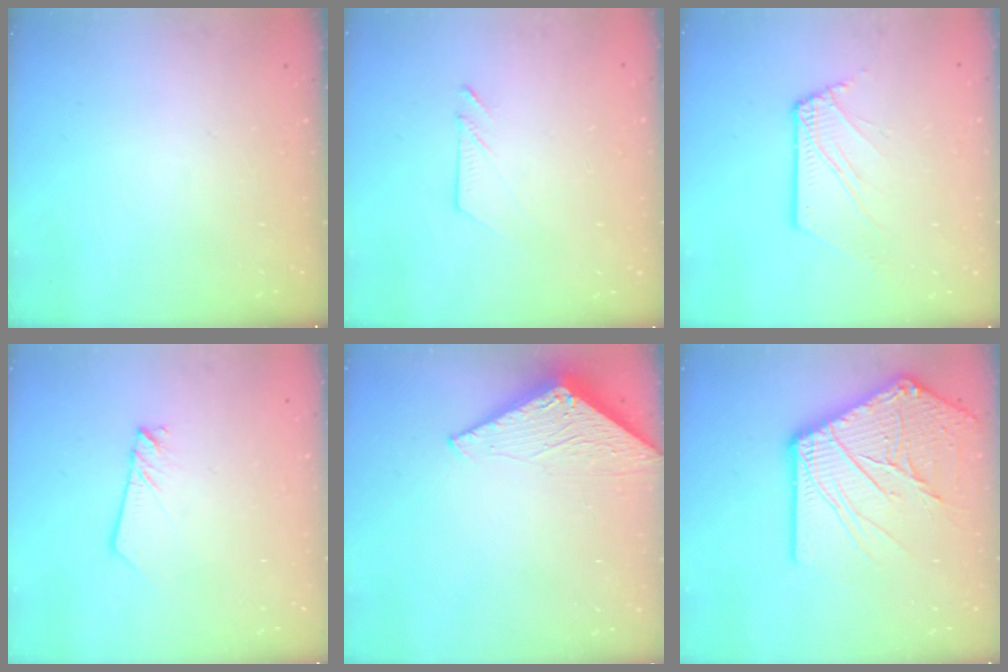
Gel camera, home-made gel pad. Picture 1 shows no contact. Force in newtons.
{"total": 2.5, "press": 2.5, "slide": 0.4}
{"total": 5.0, "press": 4.9, "slide": 0.4}
{"total": 1.9, "press": 1.9, "slide": 0.2}
{"total": 2.8, "press": 2.8, "slide": 0.2}
{"total": 21.3, "press": 21.1, "slide": 2.7}